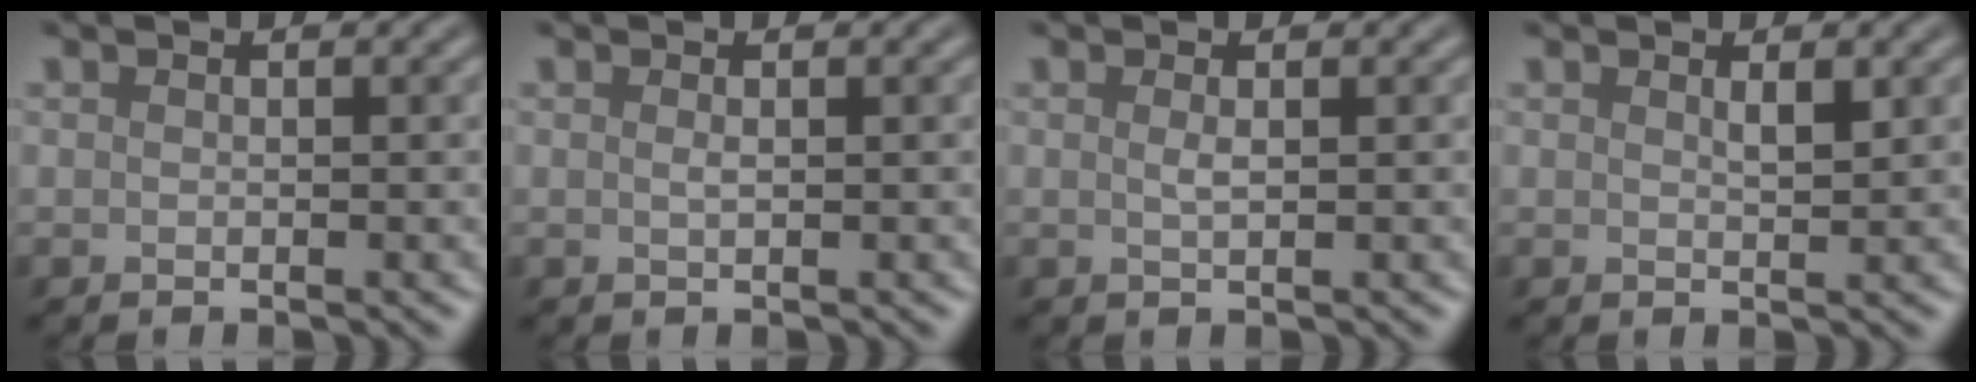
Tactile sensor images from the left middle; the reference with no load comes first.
{"total": 0.5, "force": [0.1, 0.1, 0.5], "torque": [-0.011, 0.002, 0.002]}
{"total": 0.8, "force": [0.2, 0.2, 0.8], "torque": [-0.015, 0.002, 0.004]}
{"total": 1.1, "force": [0.7, 0.2, 0.8], "torque": [-0.014, -0.002, 0.012]}